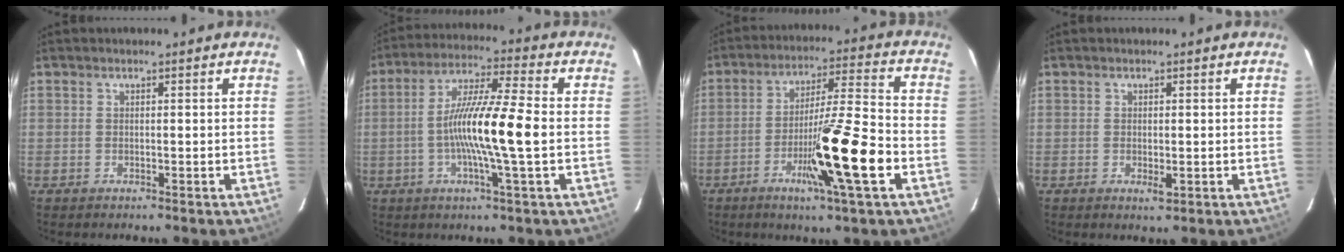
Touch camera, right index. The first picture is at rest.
{"total": 12.5, "force": [-1.5, -0.2, 12.5], "torque": [-0.228, 0.000, -0.038]}
{"total": 14.4, "force": [-5.2, -0.6, 13.4], "torque": [-0.228, -0.012, -0.092]}
{"total": 1.5, "force": [-0.4, 0.5, 1.4], "torque": [-0.024, -0.004, -0.003]}